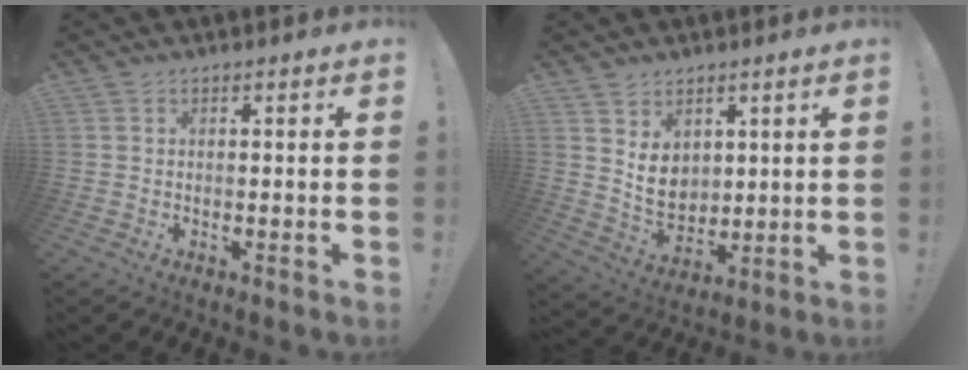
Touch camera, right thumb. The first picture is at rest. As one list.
[{"total": 8.6, "force": [3.9, 6.8, 3.4], "torque": [-0.042, -0.033, 0.081]}]